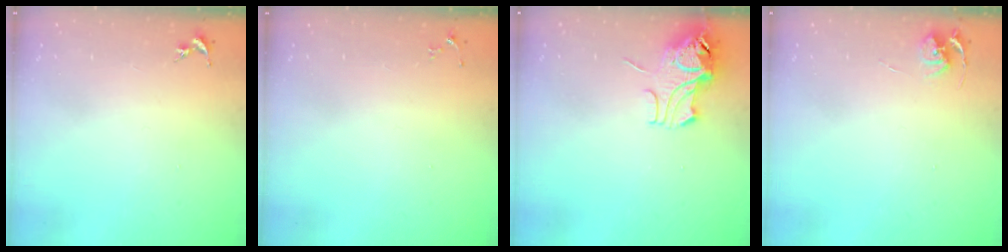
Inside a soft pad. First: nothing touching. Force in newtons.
{"total": 3.3, "press": 3.3, "slide": 0.5}
{"total": 10.2, "press": 10.2, "slide": 1.2}
{"total": 5.3, "press": 5.2, "slide": 0.6}